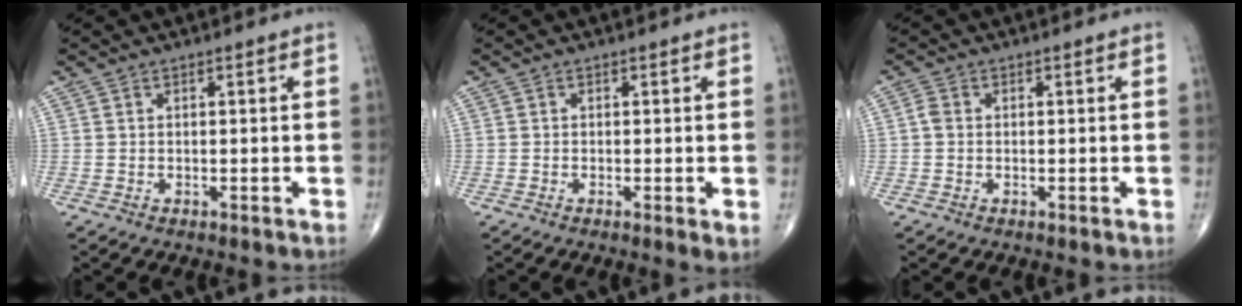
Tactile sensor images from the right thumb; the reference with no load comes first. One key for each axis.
{"total": 2.1, "fx": -0.4, "fy": 0.4, "fz": 2.0, "tx": -0.039, "ty": -0.009, "tz": -0.010}
{"total": 1.6, "fx": -0.1, "fy": 1.2, "fz": 0.9, "tx": -0.015, "ty": 0.003, "tz": -0.004}